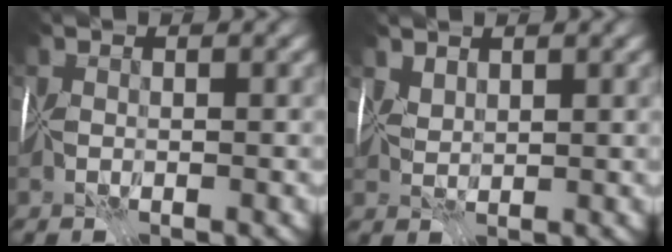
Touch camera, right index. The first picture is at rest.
{"total": 1.8, "force": [1.6, -0.7, -0.5], "torque": [0.011, 0.000, 0.038]}